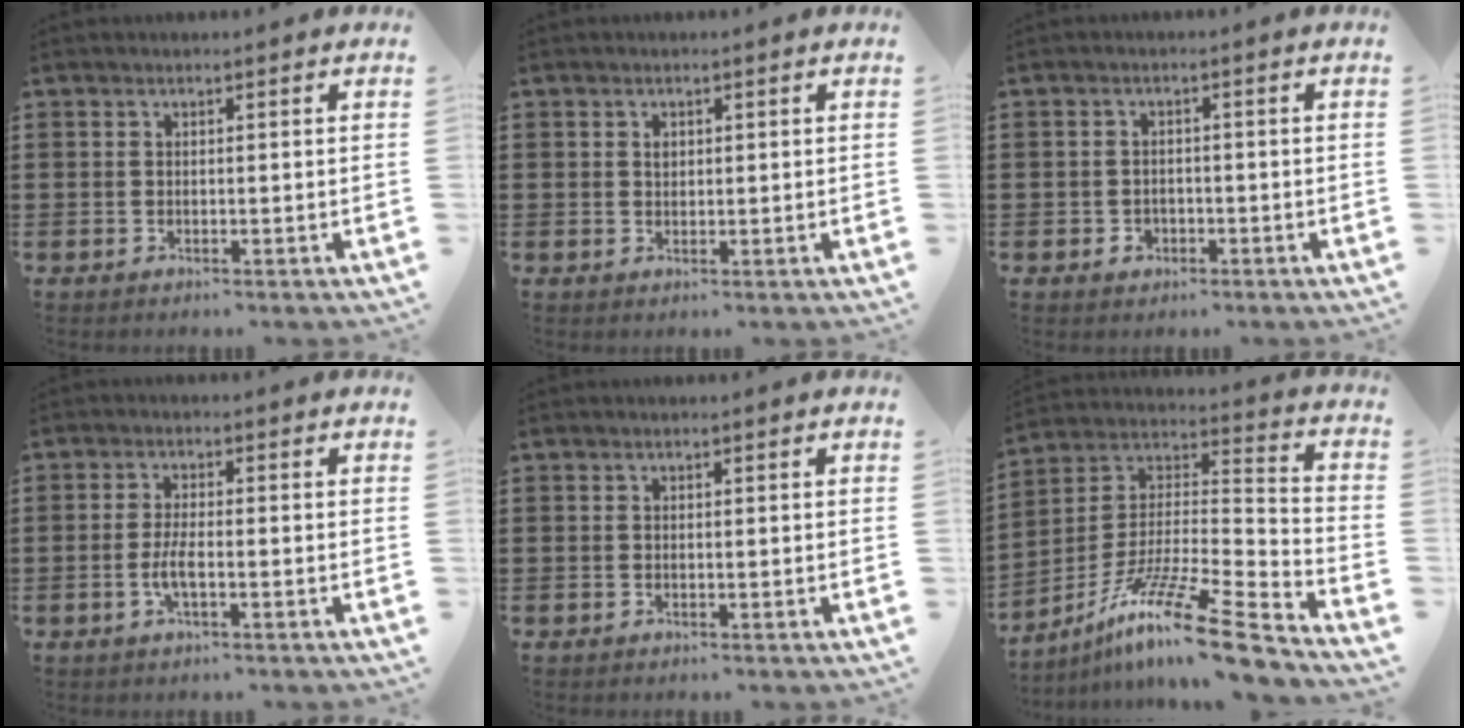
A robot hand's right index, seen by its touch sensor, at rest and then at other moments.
{"total": 1.0, "force": [0.4, 0.7, 0.7], "torque": [-0.014, 0.004, 0.007]}
{"total": 1.5, "force": [-0.9, 1.1, 0.5], "torque": [-0.014, -0.003, -0.019]}
{"total": 3.9, "force": [-1.3, 1.0, 3.6], "torque": [-0.076, -0.002, -0.027]}
{"total": 0.0}
{"total": 15.1, "force": [-11.2, 1.2, 10.0], "torque": [-0.175, 0.024, -0.208]}